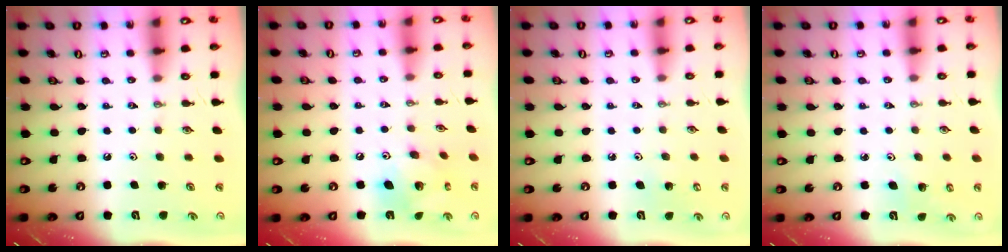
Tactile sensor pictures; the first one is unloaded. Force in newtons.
{"total": 12.3, "press": 12.2, "slide": 1.1}
{"total": 3.8, "press": 3.7, "slide": 0.3}
{"total": 3.9, "press": 3.5, "slide": 1.7}